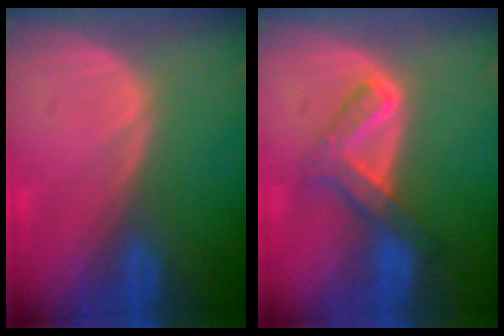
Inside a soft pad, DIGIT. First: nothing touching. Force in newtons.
{"total": 5.7, "press": 5.6, "slide": 1.0}